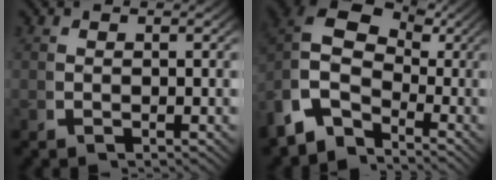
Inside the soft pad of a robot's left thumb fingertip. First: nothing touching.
{"total": 10.6, "force": [1.2, 7.8, 7.1], "torque": [-0.152, -0.019, 0.010]}